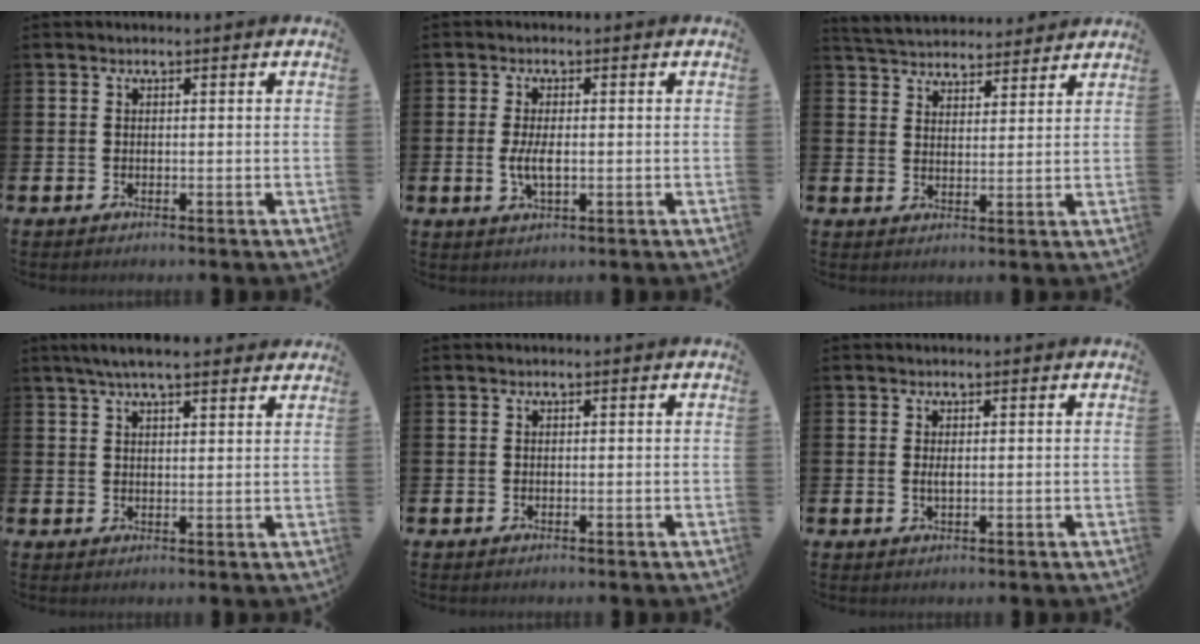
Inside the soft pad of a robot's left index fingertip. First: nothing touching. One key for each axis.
{"total": 3.4, "fx": -0.1, "fy": 1.4, "fz": 3.1, "tx": -0.053, "ty": 0.001, "tz": -0.005}
{"total": 5.0, "fx": 4.9, "fy": 1.1, "fz": -0.1, "tx": -0.020, "ty": -0.028, "tz": 0.089}
{"total": 4.9, "fx": 4.3, "fy": 0.8, "fz": 2.2, "tx": -0.047, "ty": -0.009, "tz": 0.076}
{"total": 0.0}
{"total": 1.0, "fx": 0.2, "fy": 0.3, "fz": 1.0, "tx": -0.013, "ty": -0.001, "tz": 0.002}